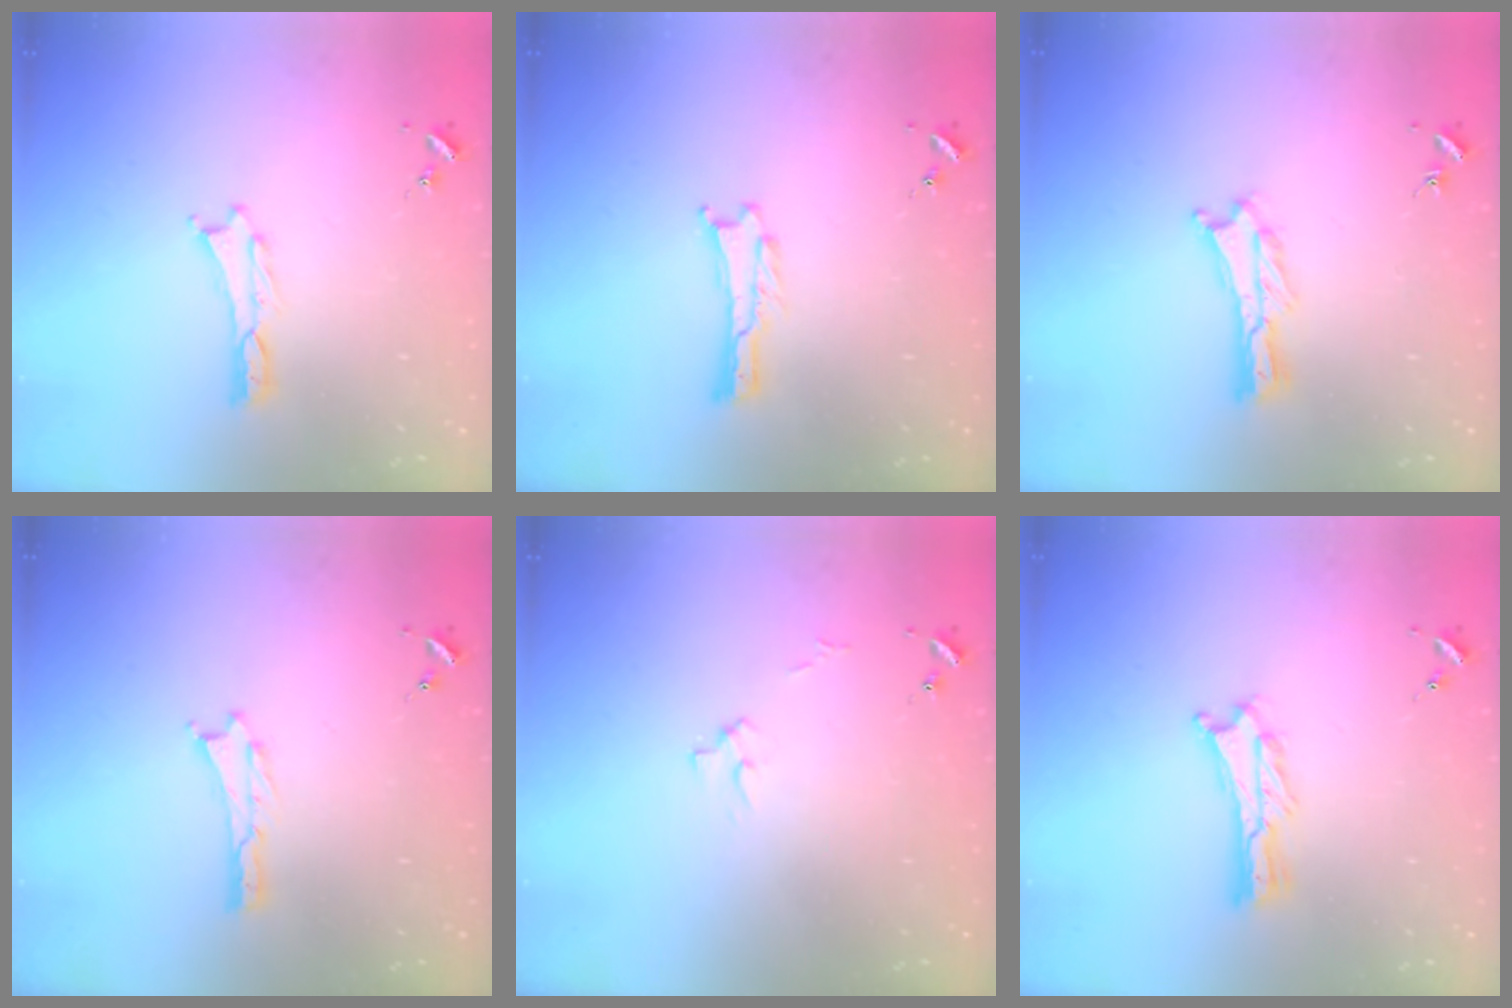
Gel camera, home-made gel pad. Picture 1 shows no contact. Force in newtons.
{"total": 0.0}
{"total": 0.9, "press": 0.9, "slide": 0.2}
{"total": 0.0}
{"total": 2.7, "press": 2.7, "slide": 0.3}
{"total": 1.3, "press": 1.3, "slide": 0.3}